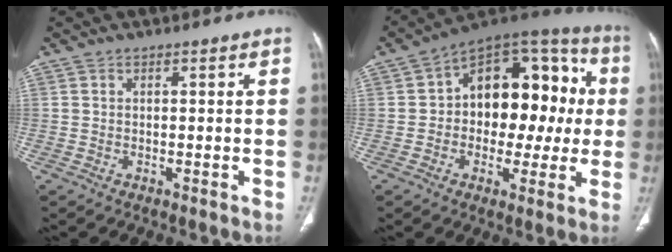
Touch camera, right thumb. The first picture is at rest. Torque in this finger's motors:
{"motor_torque": [-0.79, 1.58, 0.32, 0.09, 0.10]}